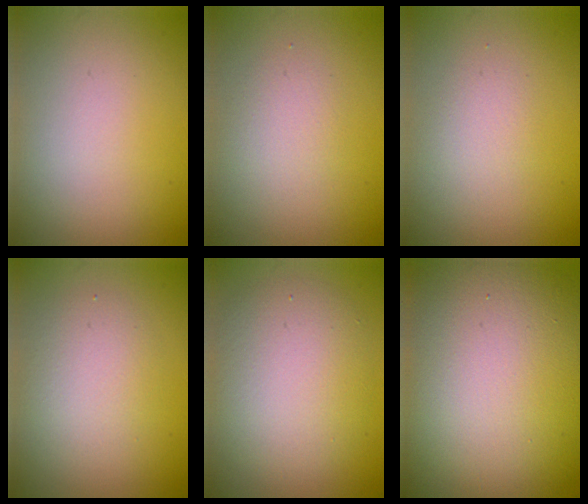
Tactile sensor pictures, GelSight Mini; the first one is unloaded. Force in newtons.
{"total": 1.7, "press": 1.7, "slide": 0.1}
{"total": 1.5, "press": 1.4, "slide": 0.1}
{"total": 2.8, "press": 2.8, "slide": 0.1}
{"total": 5.8, "press": 5.8, "slide": 0.3}
{"total": 17.6, "press": 17.5, "slide": 1.0}